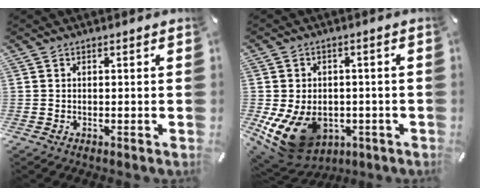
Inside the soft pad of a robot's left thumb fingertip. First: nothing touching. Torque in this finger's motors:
{"motor_torque": [2.11, 2.57, 0.80, 0.36, 0.22]}